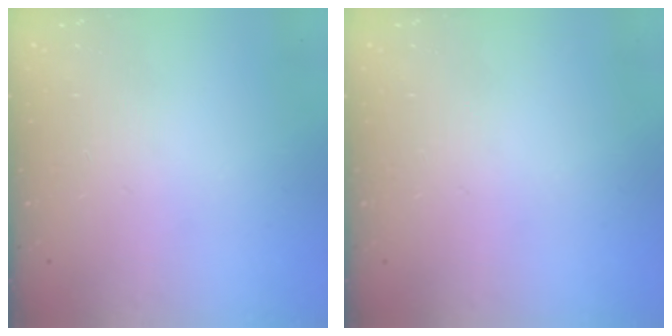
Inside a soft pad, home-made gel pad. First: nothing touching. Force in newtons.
{"total": 0.0}